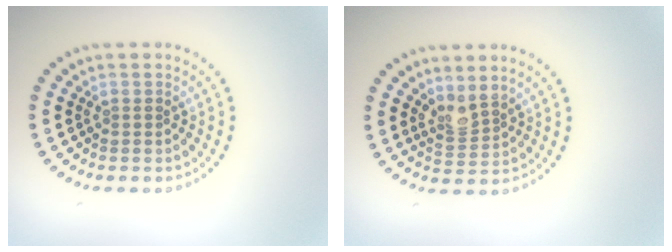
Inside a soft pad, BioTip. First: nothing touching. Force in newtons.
{"total": 2.2, "press": 1.6, "slide": 1.4}